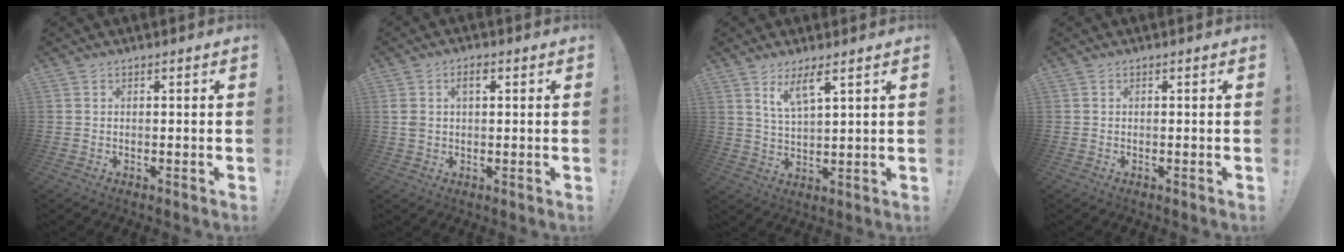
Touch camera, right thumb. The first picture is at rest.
{"total": 4.2, "force": [1.4, 2.5, 3.0], "torque": [-0.053, 0.005, 0.022]}
{"total": 6.9, "force": [4.6, 1.3, 5.0], "torque": [-0.095, -0.016, 0.078]}
{"total": 0.0}